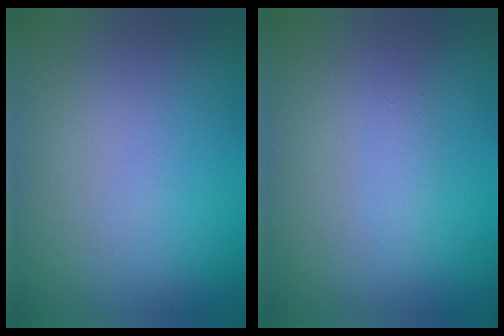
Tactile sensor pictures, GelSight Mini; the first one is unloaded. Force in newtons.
{"total": 0.9, "press": 0.9, "slide": 0.0}